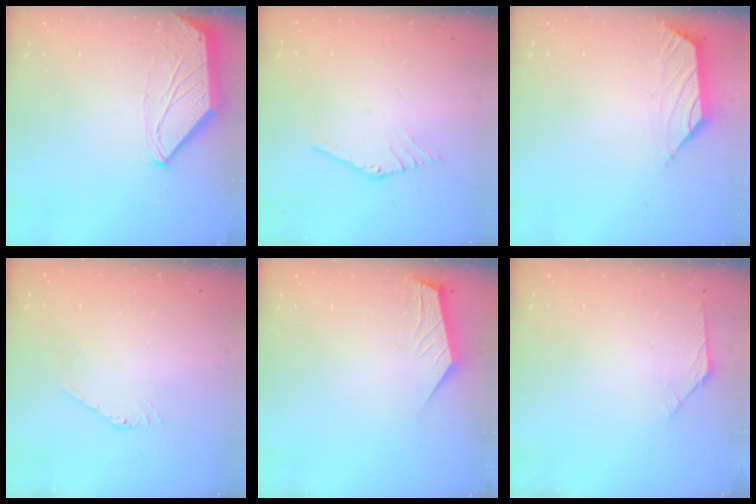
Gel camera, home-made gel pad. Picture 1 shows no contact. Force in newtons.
{"total": 0.0}
{"total": 1.5, "press": 1.5, "slide": 0.4}
{"total": 2.6, "press": 2.6, "slide": 0.1}
{"total": 2.3, "press": 2.3, "slide": 0.3}
{"total": 2.7, "press": 2.6, "slide": 0.7}